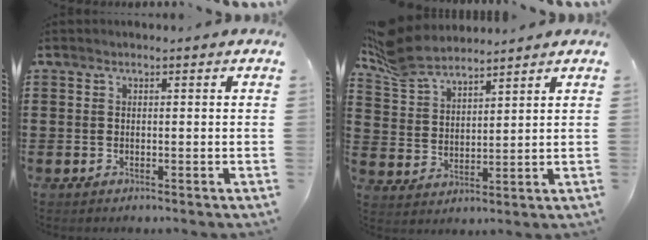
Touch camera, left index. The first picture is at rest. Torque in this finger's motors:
{"motor_torque": [0.33, -0.35, 0.26, 0.16]}